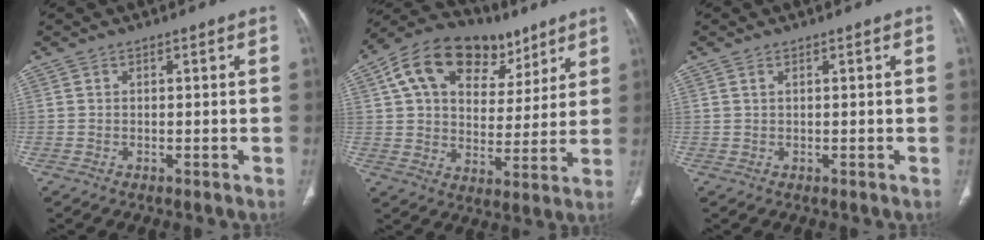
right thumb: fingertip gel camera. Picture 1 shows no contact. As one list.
[{"total": 20.7, "force": [10.4, 13.3, 12.0], "torque": [-0.159, 0.002, 0.169]}, {"total": 0.8, "force": [0.4, 0.3, 0.6], "torque": [-0.015, 0.006, 0.010]}]